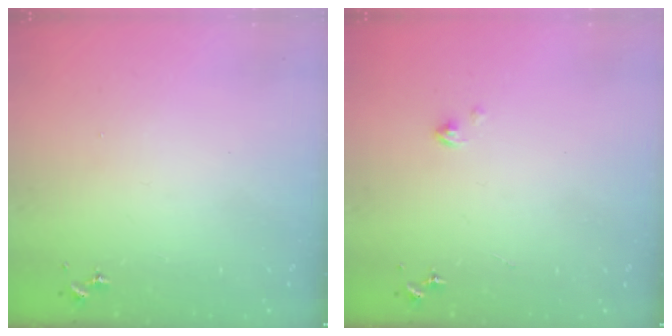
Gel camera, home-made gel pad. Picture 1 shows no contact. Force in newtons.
{"total": 2.5, "press": 2.4, "slide": 0.2}